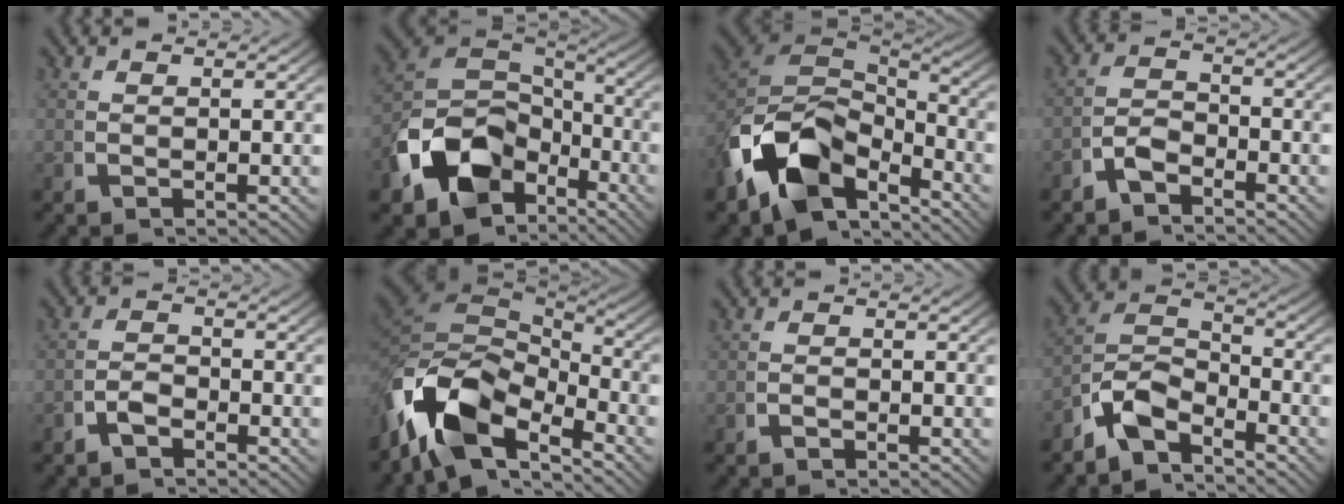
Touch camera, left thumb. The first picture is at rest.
{"total": 13.5, "force": [-2.8, 9.6, 9.0], "torque": [-0.200, -0.044, -0.031]}
{"total": 12.8, "force": [-2.4, 8.3, 9.4], "torque": [-0.212, -0.042, -0.026]}
{"total": 2.9, "force": [-2.1, 1.7, 1.2], "torque": [-0.015, -0.008, -0.041]}
{"total": 2.0, "force": [-1.6, 1.0, 0.7], "torque": [-0.010, -0.006, -0.032]}
{"total": 14.0, "force": [-1.4, 9.1, 10.6], "torque": [-0.215, -0.034, -0.013]}
{"total": 0.8, "force": [-0.7, 0.2, 0.1], "torque": [-0.002, -0.002, -0.016]}
{"total": 7.4, "force": [-2.5, 5.0, 4.8], "torque": [-0.092, -0.023, -0.051]}